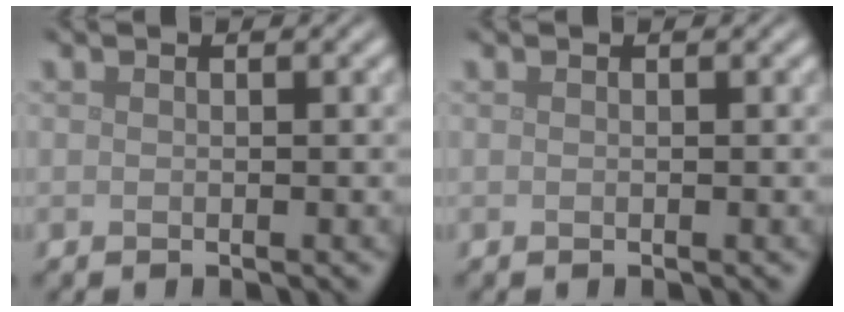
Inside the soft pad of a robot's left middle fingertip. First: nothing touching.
{"total": 0.0}